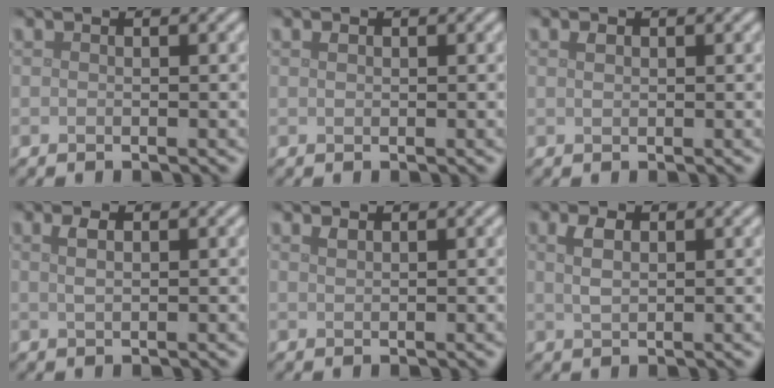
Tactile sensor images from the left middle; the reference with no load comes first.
{"total": 0.5, "force": [0.2, 0.4, 0.3], "torque": [-0.006, 0.000, 0.004]}
{"total": 0.8, "force": [0.3, 0.5, 0.5], "torque": [-0.011, -0.001, 0.007]}
{"total": 1.5, "force": [0.6, 0.6, 1.2], "torque": [-0.027, 0.001, 0.013]}
{"total": 0.7, "force": [0.6, 0.3, 0.4], "torque": [-0.008, -0.001, 0.013]}
{"total": 2.1, "force": [0.8, 1.1, 1.6], "torque": [-0.036, 0.001, 0.018]}